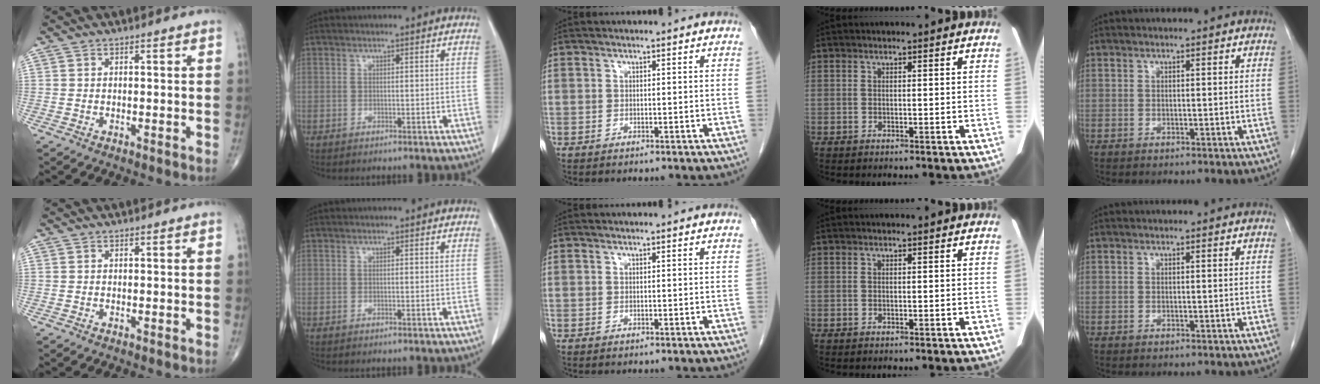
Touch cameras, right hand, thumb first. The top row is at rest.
{}